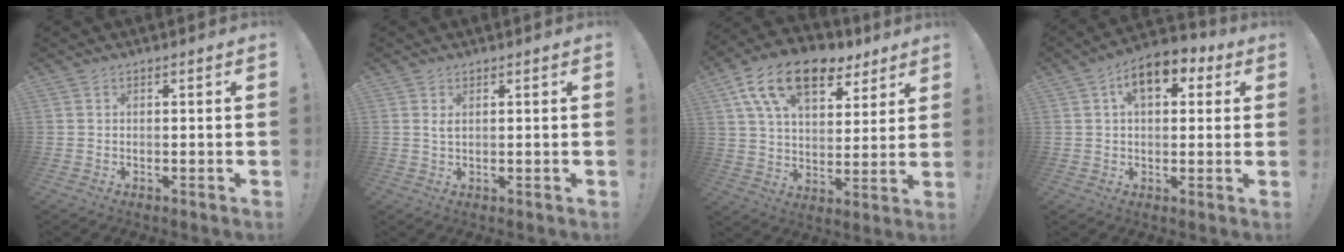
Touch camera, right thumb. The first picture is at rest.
{"total": 1.5, "force": [0.7, 0.5, 1.3], "torque": [-0.017, -0.002, 0.010]}
{"total": 17.9, "force": [10.2, 9.8, 11.0], "torque": [-0.179, -0.053, 0.182]}
{"total": 10.1, "force": [4.4, 5.6, 7.1], "torque": [-0.097, -0.013, 0.075]}